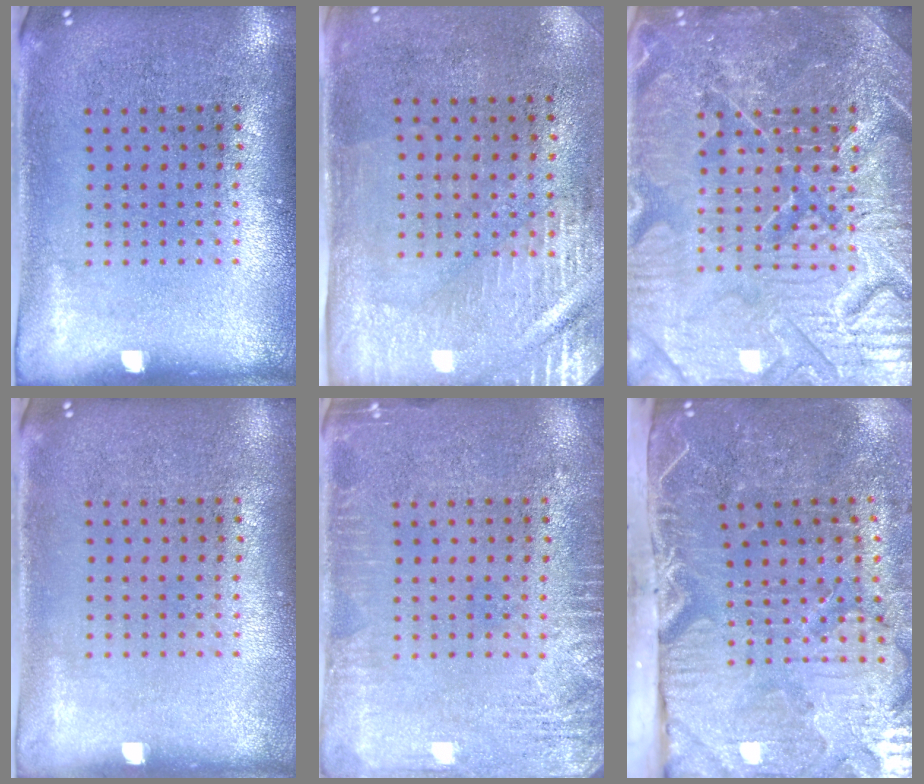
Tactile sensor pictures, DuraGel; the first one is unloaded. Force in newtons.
{"total": 2.9, "press": 2.5, "slide": 1.5}
{"total": 7.2, "press": 7.2, "slide": 0.9}
{"total": 0.0}
{"total": 2.7, "press": 2.7, "slide": 0.4}
{"total": 5.4, "press": 4.4, "slide": 3.0}